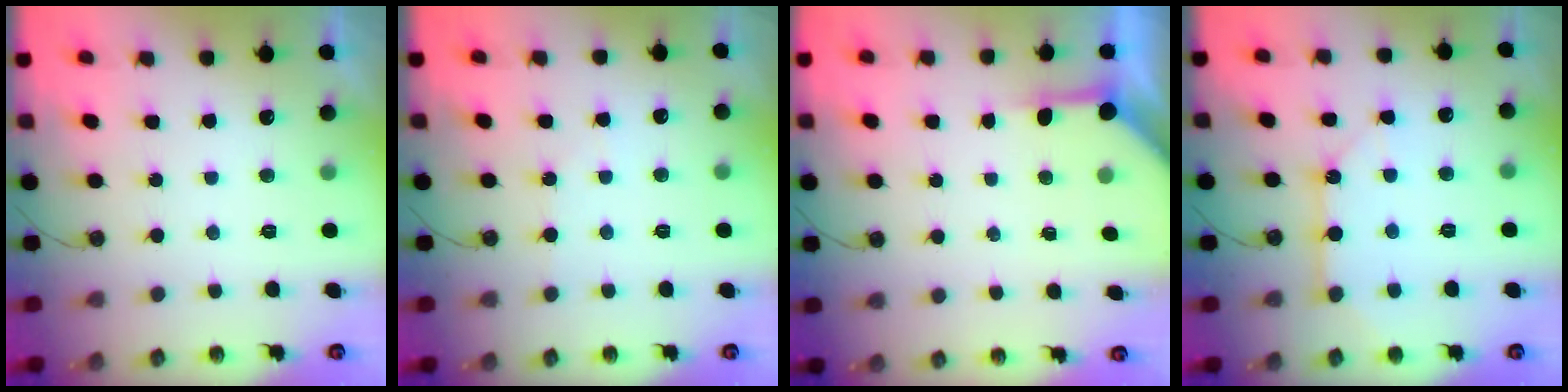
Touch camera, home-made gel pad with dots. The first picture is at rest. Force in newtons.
{"total": 3.0, "press": 3.0, "slide": 0.5}
{"total": 3.8, "press": 3.8, "slide": 0.4}
{"total": 10.4, "press": 10.4, "slide": 0.9}